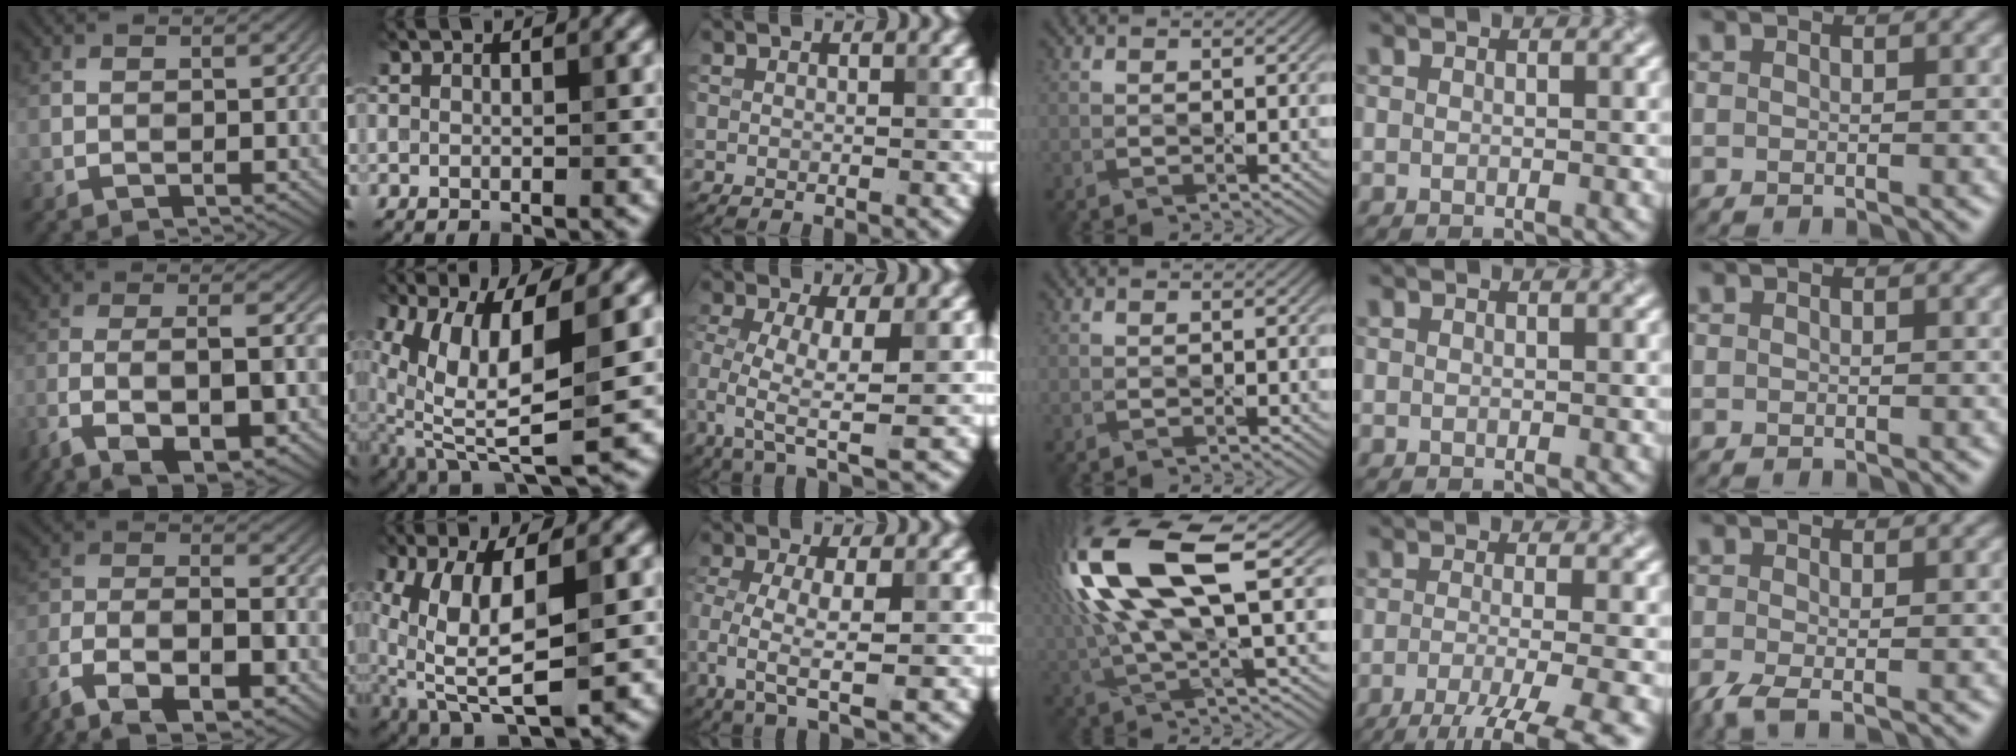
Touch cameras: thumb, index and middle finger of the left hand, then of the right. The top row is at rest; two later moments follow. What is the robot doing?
{"motion": "wipe", "object": "glass cup"}